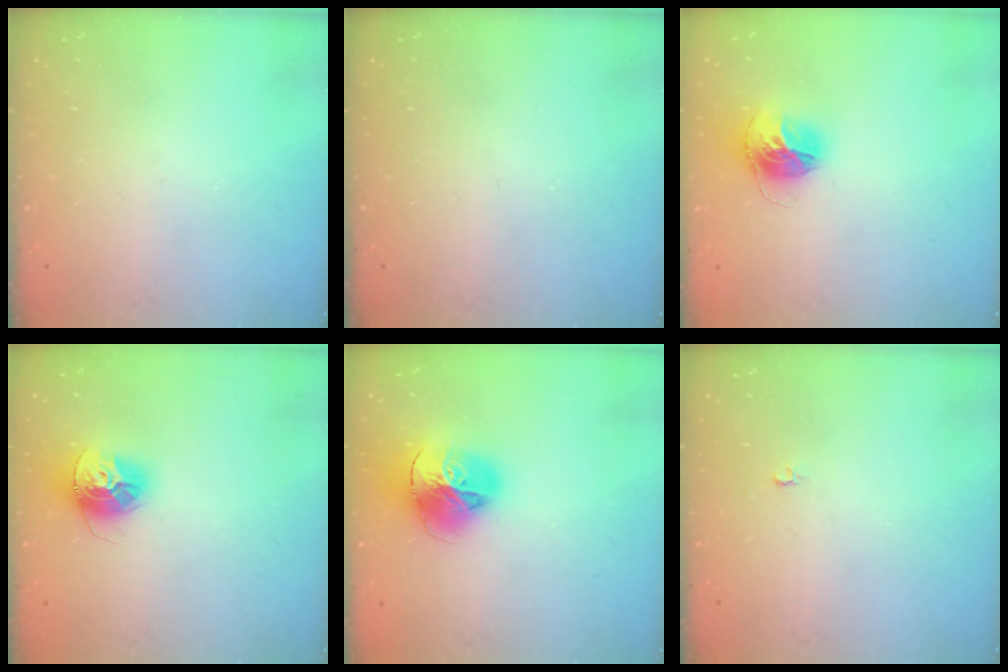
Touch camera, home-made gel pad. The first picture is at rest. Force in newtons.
{"total": 0.0}
{"total": 13.9, "press": 13.8, "slide": 1.4}
{"total": 12.7, "press": 12.7, "slide": 1.0}
{"total": 18.2, "press": 18.1, "slide": 2.0}
{"total": 2.0, "press": 2.0, "slide": 0.4}